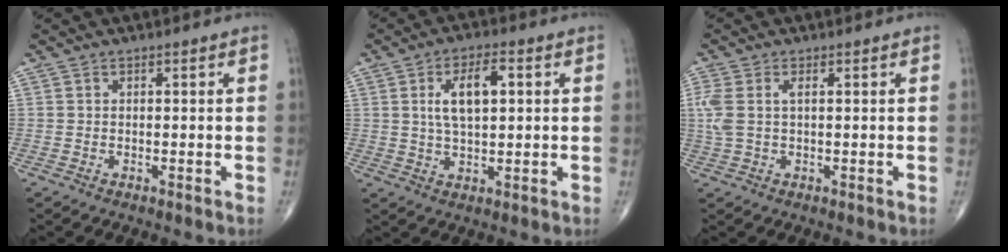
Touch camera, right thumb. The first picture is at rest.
{"total": 8.3, "force": [1.8, 3.6, 7.2], "torque": [-0.125, 0.003, 0.032]}
{"total": 5.1, "force": [0.9, 2.5, 4.4], "torque": [-0.132, 0.016, 0.023]}